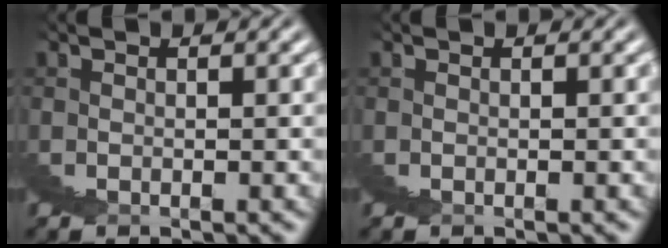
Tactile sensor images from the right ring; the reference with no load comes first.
{"total": 0.0}